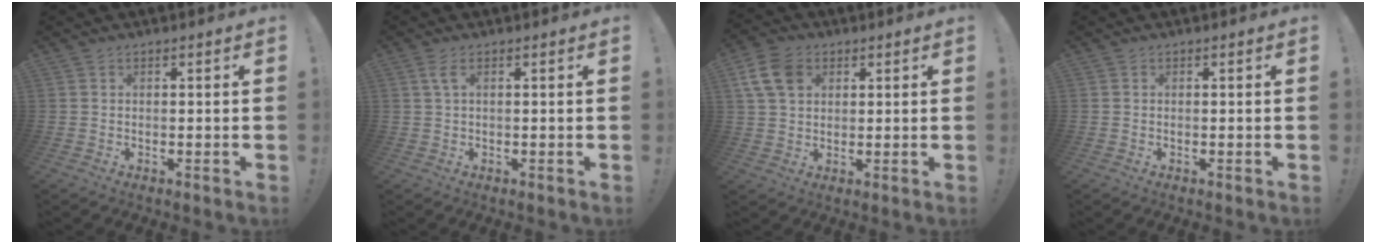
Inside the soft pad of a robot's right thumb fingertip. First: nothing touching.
{"total": 2.7, "force": [0.9, 0.7, 2.4], "torque": [-0.046, 0.001, 0.014]}
{"total": 10.2, "force": [3.9, 7.2, 6.0], "torque": [-0.118, 0.001, 0.078]}
{"total": 0.0}